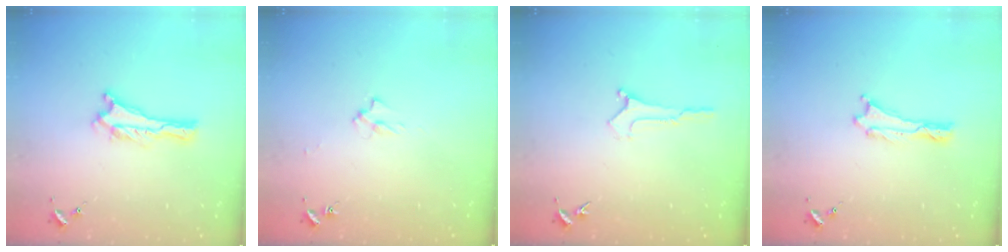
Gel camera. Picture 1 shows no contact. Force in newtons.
{"total": 2.0, "press": 2.0, "slide": 0.3}
{"total": 0.0}
{"total": 0.0}